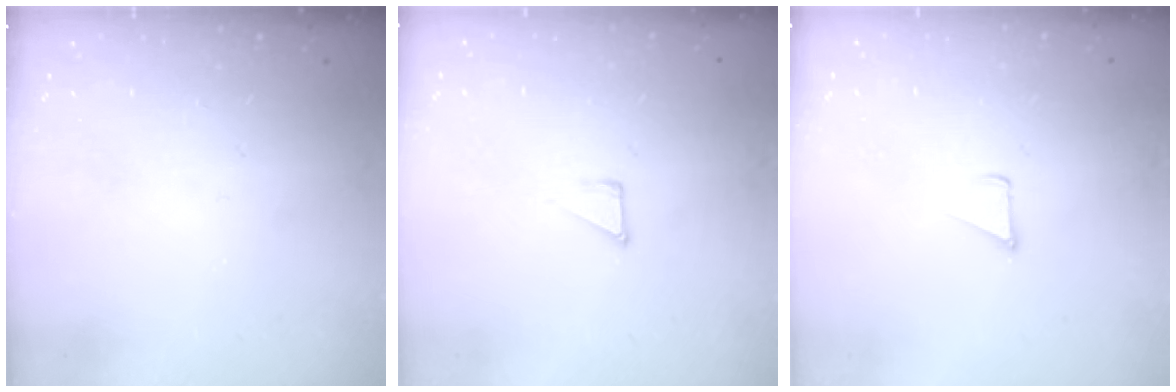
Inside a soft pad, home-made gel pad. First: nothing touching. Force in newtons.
{"total": 2.3, "press": 2.3, "slide": 0.1}
{"total": 1.8, "press": 1.7, "slide": 0.1}